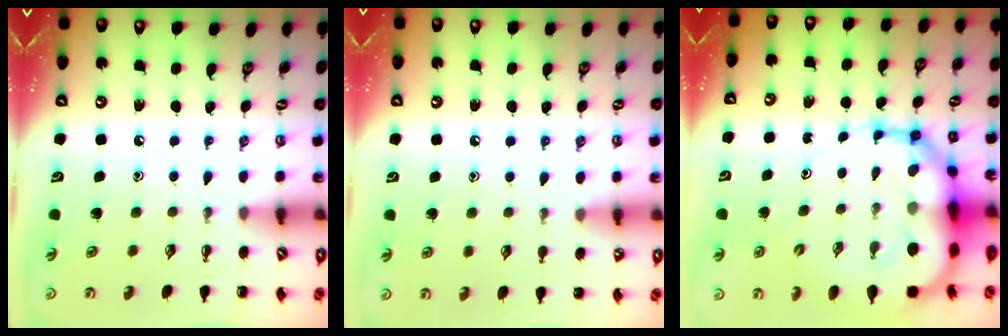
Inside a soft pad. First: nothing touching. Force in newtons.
{"total": 5.6, "press": 5.2, "slide": 2.1}
{"total": 15.1, "press": 14.6, "slide": 3.9}